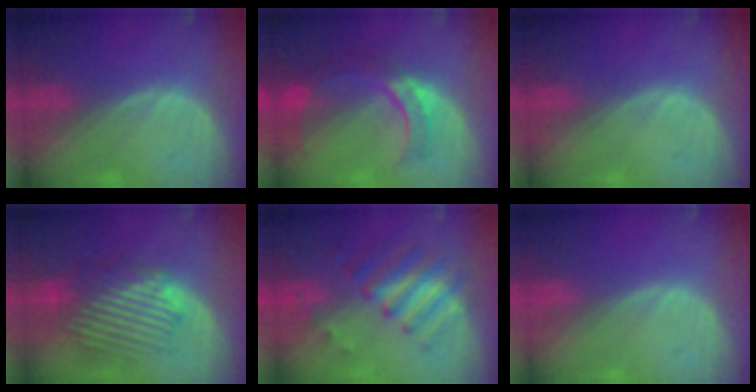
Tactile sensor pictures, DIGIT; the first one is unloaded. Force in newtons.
{"total": 8.8, "press": 8.0, "slide": 3.7}
{"total": 0.0}
{"total": 9.4, "press": 8.9, "slide": 3.1}
{"total": 7.8, "press": 7.0, "slide": 3.5}
{"total": 0.0}